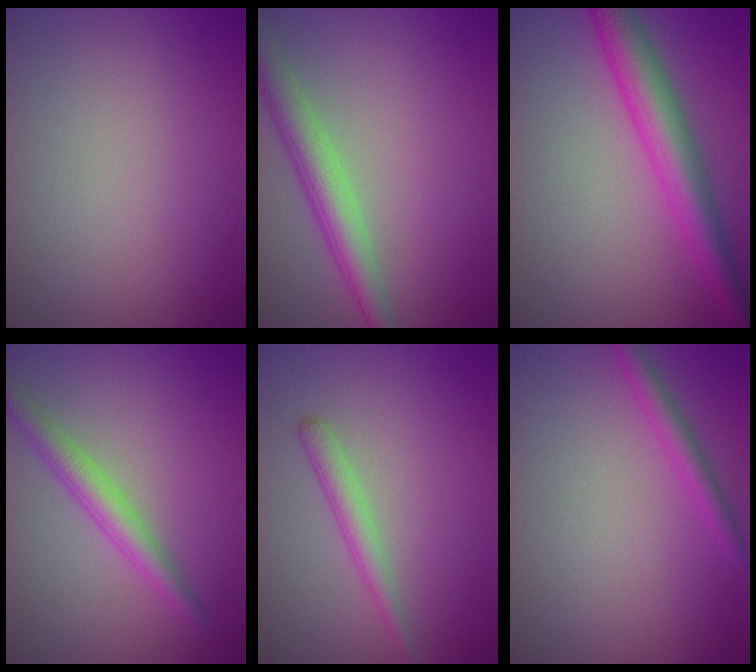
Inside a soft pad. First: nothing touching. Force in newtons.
{"total": 4.5, "press": 4.5, "slide": 0.2}
{"total": 5.6, "press": 5.6, "slide": 0.1}
{"total": 3.3, "press": 3.3, "slide": 0.1}
{"total": 2.0, "press": 2.0, "slide": 0.1}
{"total": 1.9, "press": 1.9, "slide": 0.2}